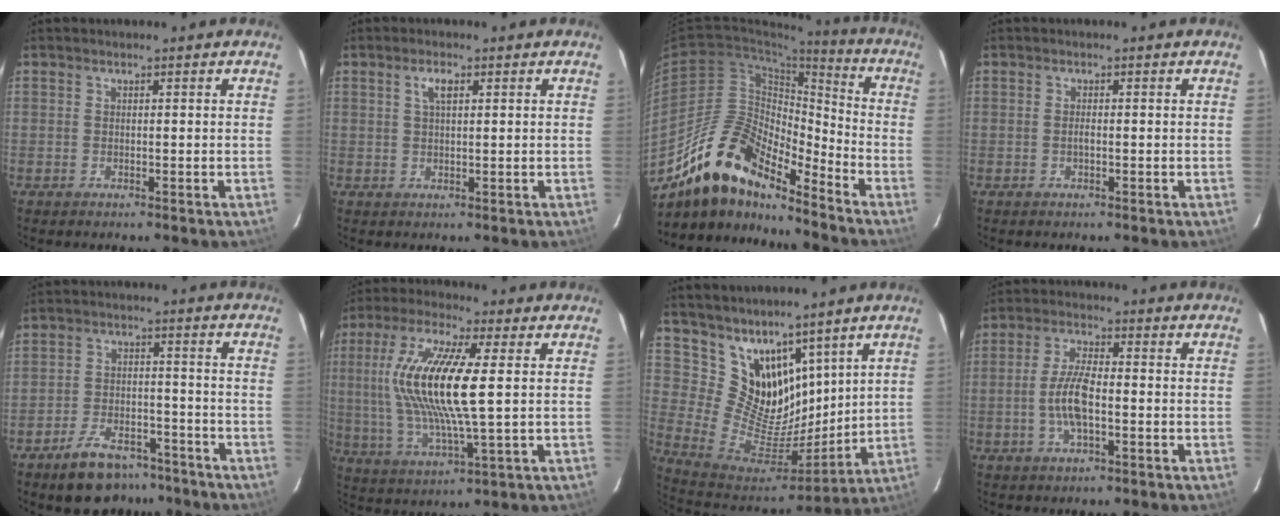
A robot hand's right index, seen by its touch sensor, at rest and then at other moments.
{"total": 2.5, "force": [1.0, 0.9, 2.1], "torque": [-0.041, 0.006, 0.019]}
{"total": 17.4, "force": [-13.8, 5.4, 9.1], "torque": [-0.164, 0.004, -0.263]}
{"total": 0.8, "force": [-0.3, 0.2, 0.7], "torque": [-0.016, -0.001, -0.004]}
{"total": 11.2, "force": [-8.5, 5.6, 4.7], "torque": [-0.105, 0.018, -0.118]}
{"total": 17.3, "force": [2.2, 3.4, 16.8], "torque": [-0.328, 0.001, 0.042]}
{"total": 14.5, "force": [10.2, 8.8, 5.1], "torque": [-0.099, -0.011, 0.212]}
{"total": 7.2, "force": [-1.7, 2.4, 6.6], "torque": [-0.137, 0.003, -0.033]}